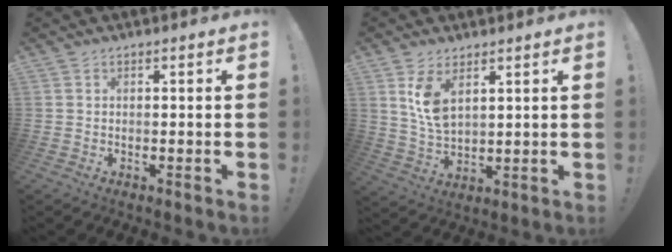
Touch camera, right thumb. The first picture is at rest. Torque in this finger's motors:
{"motor_torque": [0.01, 0.21, 0.06, 0.15, 0.16]}